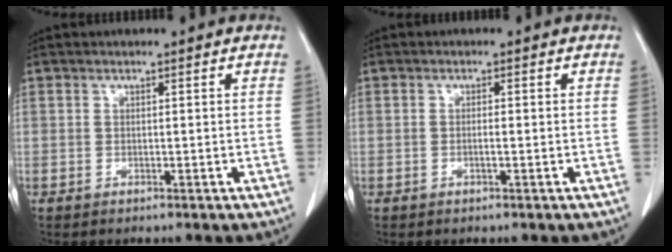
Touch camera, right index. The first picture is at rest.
{"total": 0.8, "force": [-0.2, 0.1, 0.8], "torque": [-0.013, 0.000, -0.003]}